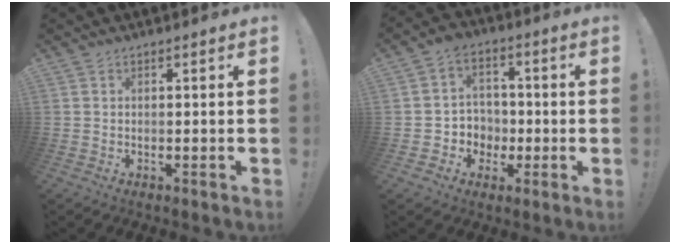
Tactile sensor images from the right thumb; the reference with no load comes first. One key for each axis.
{"total": 7.9, "fx": -1.2, "fy": 7.6, "fz": 1.8, "tx": -0.032, "ty": 0.011, "tz": -0.013}